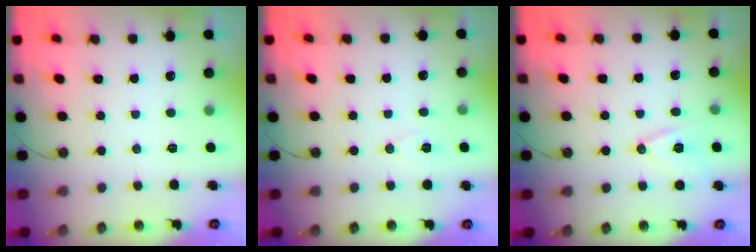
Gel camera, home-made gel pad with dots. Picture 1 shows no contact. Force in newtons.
{"total": 7.0, "press": 5.3, "slide": 4.5}
{"total": 10.1, "press": 9.5, "slide": 3.5}